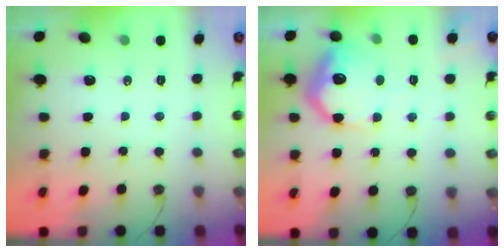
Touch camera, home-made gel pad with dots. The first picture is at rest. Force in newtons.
{"total": 16.2, "press": 16.2, "slide": 1.2}